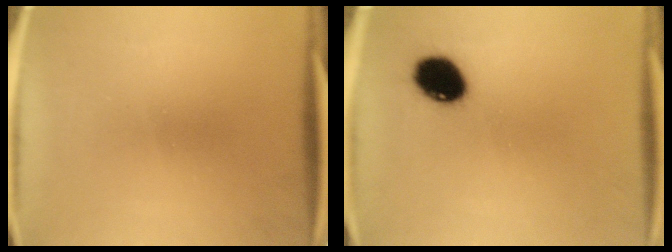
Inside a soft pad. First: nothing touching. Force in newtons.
{"total": 9.7}